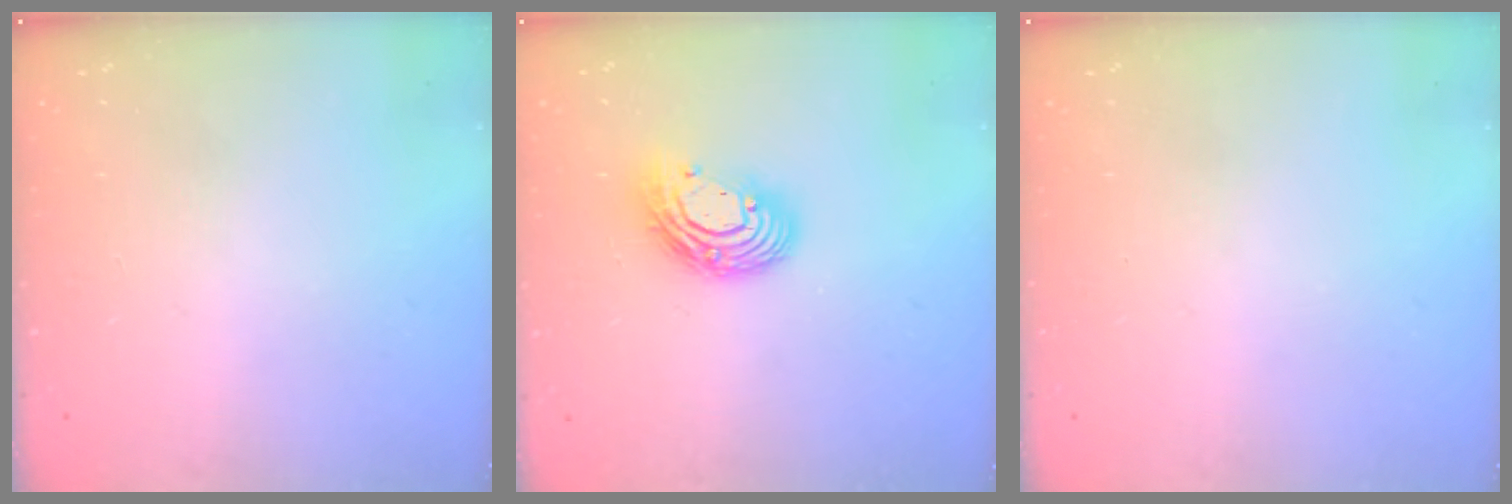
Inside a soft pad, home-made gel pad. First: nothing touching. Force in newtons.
{"total": 11.8, "press": 11.8, "slide": 0.8}
{"total": 0.0}